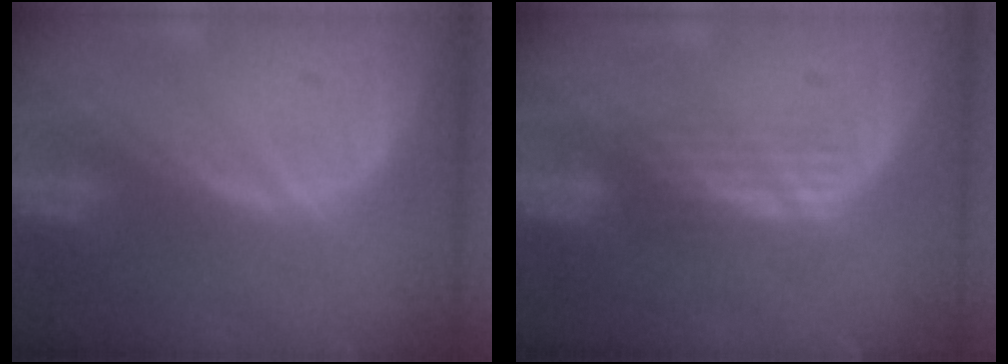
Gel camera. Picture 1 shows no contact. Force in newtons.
{"total": 3.1, "press": 2.6, "slide": 1.6}